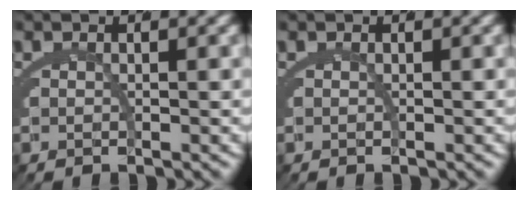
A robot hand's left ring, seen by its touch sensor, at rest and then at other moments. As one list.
[{"total": 0.0}]